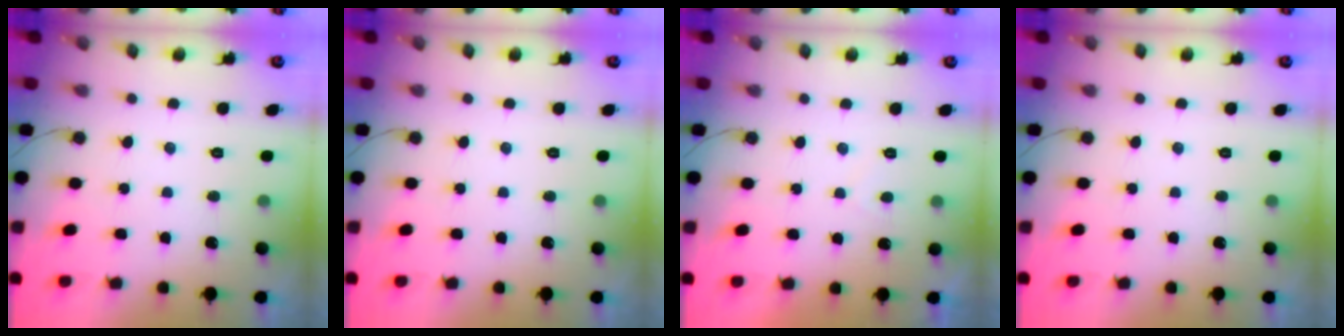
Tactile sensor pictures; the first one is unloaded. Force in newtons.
{"total": 0.0}
{"total": 1.4, "press": 1.2, "slide": 0.7}
{"total": 0.0}